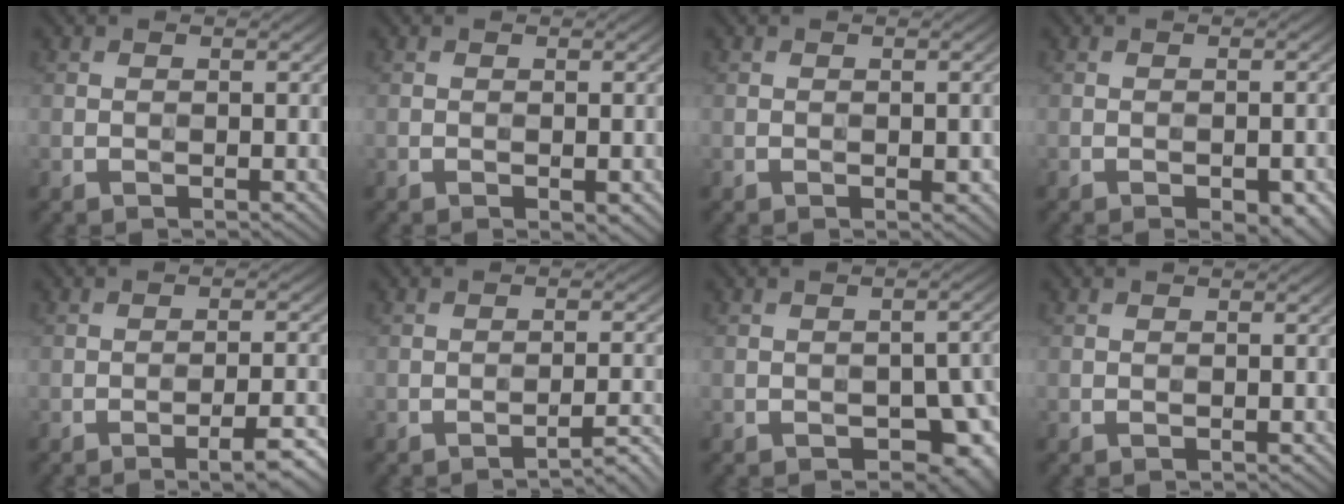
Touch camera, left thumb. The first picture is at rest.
{"total": 1.6, "force": [-0.7, 0.4, 1.3], "torque": [-0.020, -0.003, -0.009]}
{"total": 1.4, "force": [-0.4, 0.6, 1.2], "torque": [-0.015, 0.000, -0.005]}
{"total": 4.0, "force": [-2.3, 1.3, 3.0], "torque": [-0.041, 0.001, -0.025]}
{"total": 5.9, "force": [-3.7, 1.0, 4.5], "torque": [-0.066, 0.008, -0.052]}
{"total": 3.3, "force": [-2.6, 0.3, 2.0], "torque": [-0.027, 0.015, -0.043]}
{"total": 7.0, "force": [-3.3, 3.6, 5.0], "torque": [-0.057, -0.003, -0.043]}
{"total": 0.0}